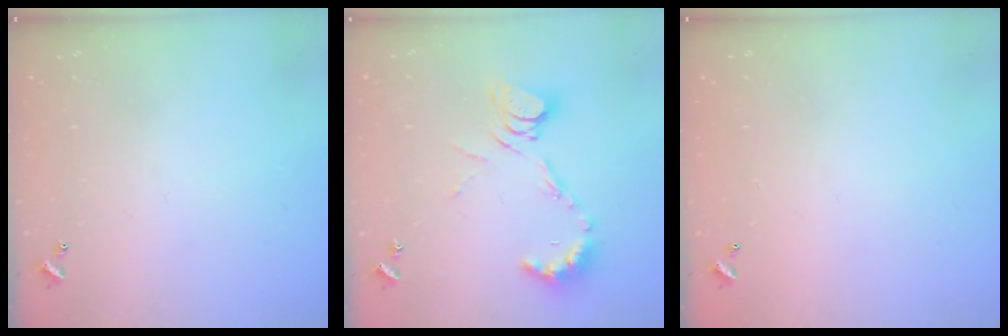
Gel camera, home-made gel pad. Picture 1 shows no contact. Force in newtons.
{"total": 11.6, "press": 11.6, "slide": 0.7}
{"total": 2.8, "press": 2.8, "slide": 0.1}